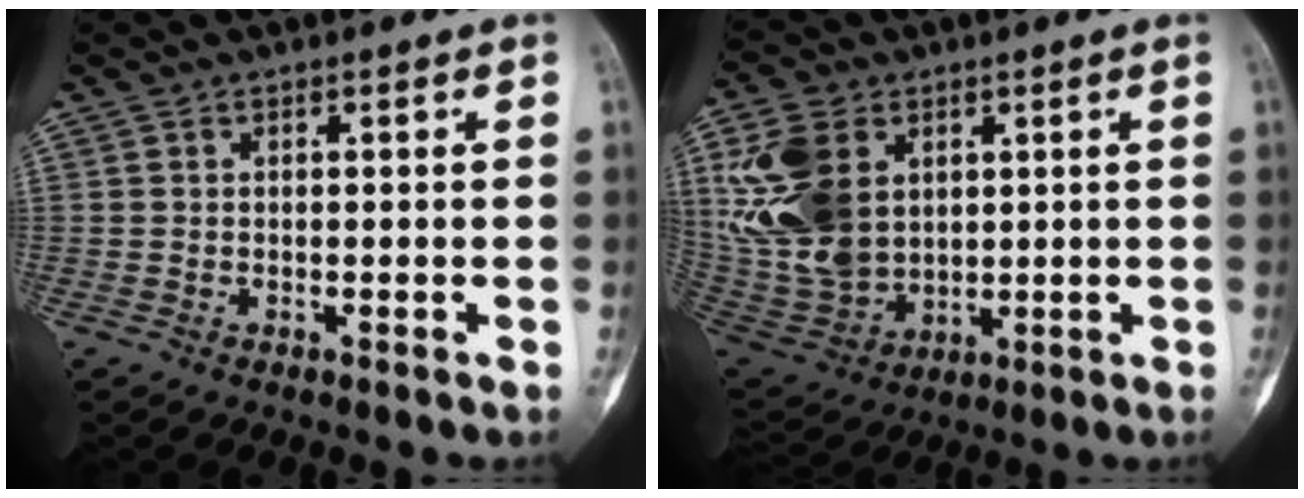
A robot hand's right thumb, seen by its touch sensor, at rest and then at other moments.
{"total": 16.7, "force": [4.4, 12.0, 10.7], "torque": [-0.210, -0.014, 0.104]}